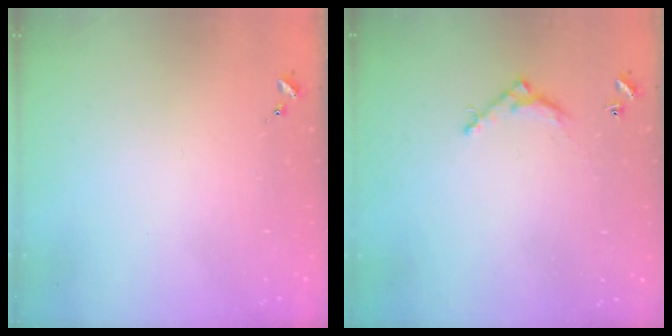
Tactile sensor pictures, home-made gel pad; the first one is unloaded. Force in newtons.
{"total": 5.5, "press": 5.5, "slide": 0.3}